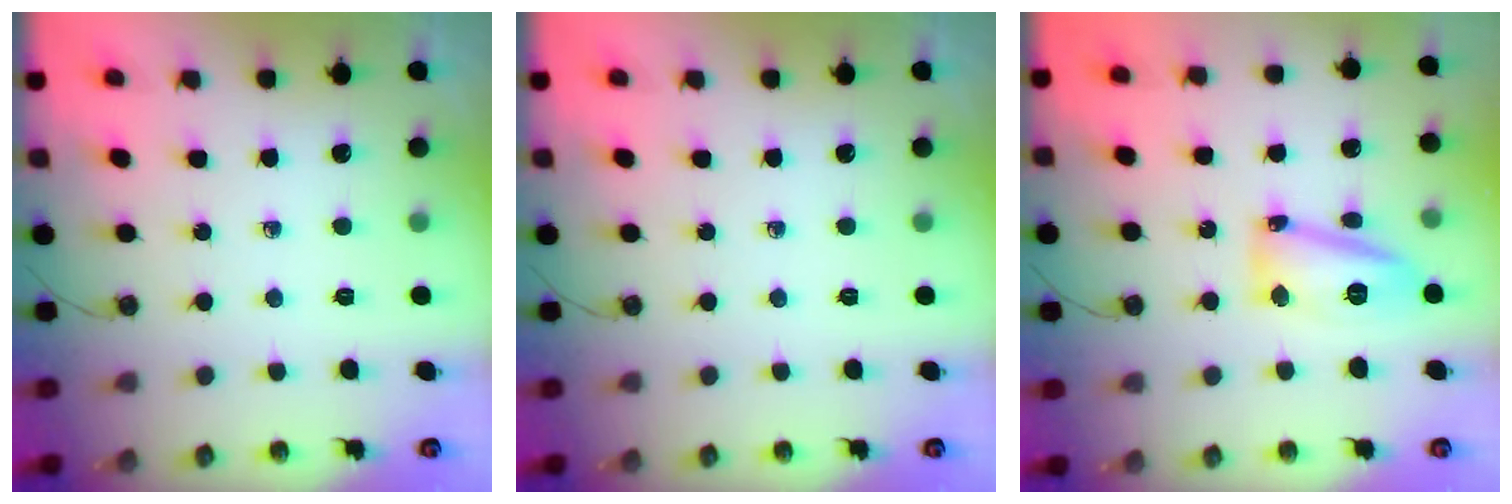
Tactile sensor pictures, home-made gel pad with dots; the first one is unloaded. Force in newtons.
{"total": 0.0}
{"total": 17.7, "press": 14.4, "slide": 10.2}